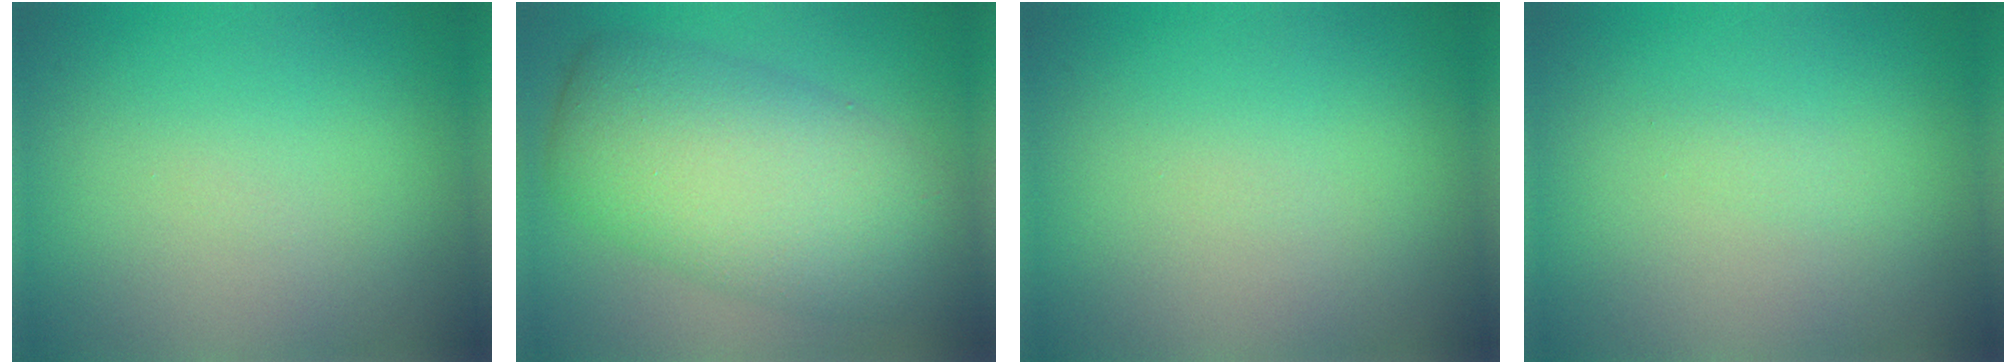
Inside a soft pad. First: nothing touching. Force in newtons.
{"total": 10.0, "press": 10.0, "slide": 0.5}
{"total": 0.0}
{"total": 0.6, "press": 0.6, "slide": 0.0}